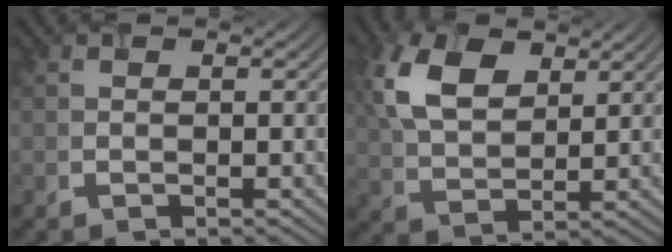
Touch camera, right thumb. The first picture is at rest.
{"total": 8.2, "force": [3.4, 4.8, 5.7], "torque": [-0.144, 0.013, 0.072]}